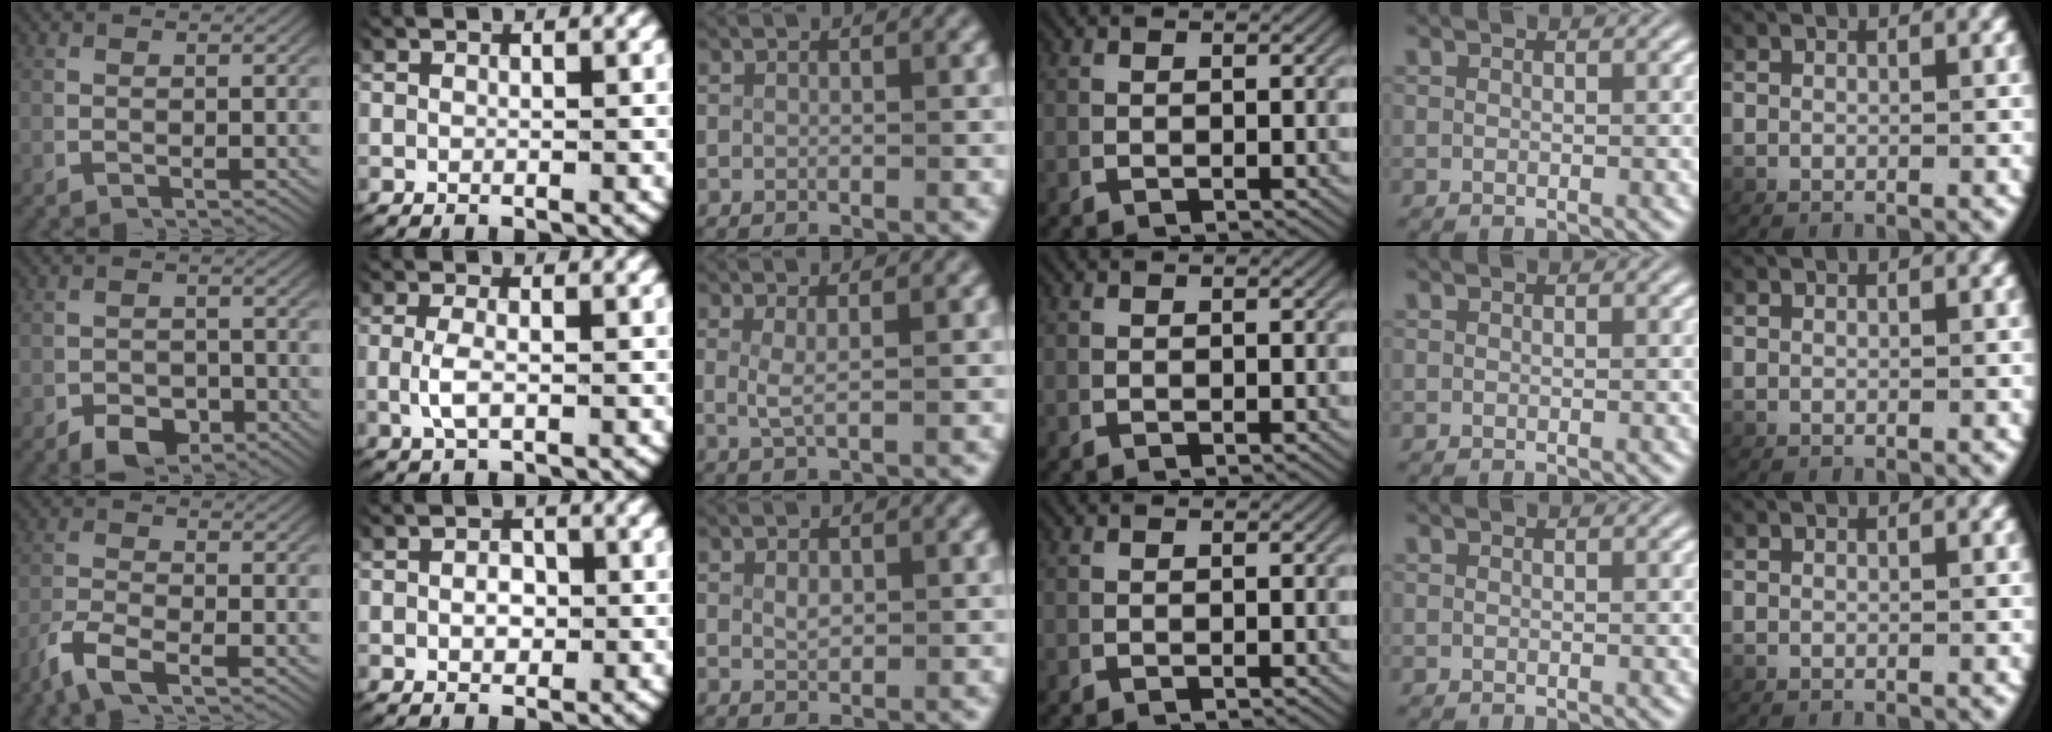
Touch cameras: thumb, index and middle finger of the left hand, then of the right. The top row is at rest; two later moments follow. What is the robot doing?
{"motion": "lift_and_place", "object": "card"}